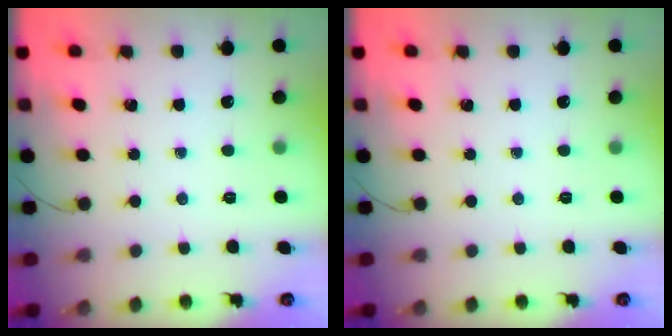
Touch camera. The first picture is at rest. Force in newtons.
{"total": 0.0}